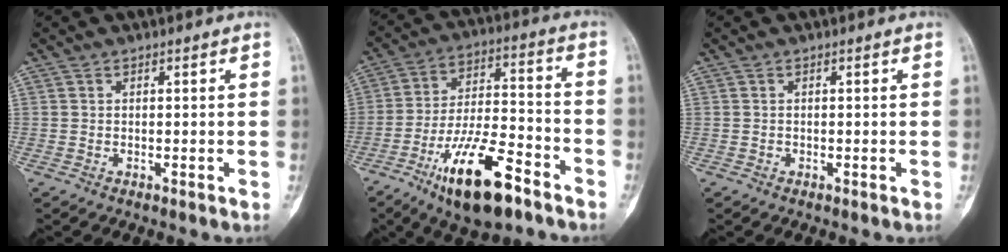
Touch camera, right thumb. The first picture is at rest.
{"total": 17.5, "force": [-10.2, 6.0, 12.8], "torque": [-0.214, 0.063, -0.172]}
{"total": 0.0}